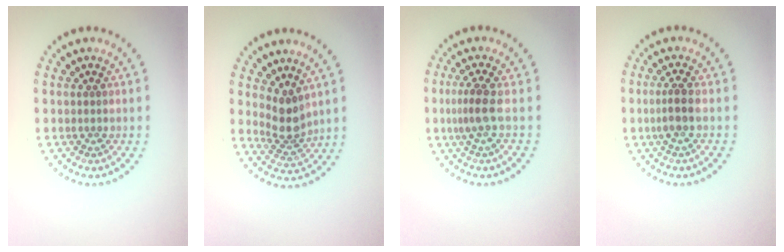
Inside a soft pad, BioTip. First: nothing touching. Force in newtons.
{"total": 2.7, "press": 2.1, "slide": 1.8}
{"total": 2.2, "press": 1.5, "slide": 1.6}
{"total": 1.9, "press": 1.5, "slide": 1.2}